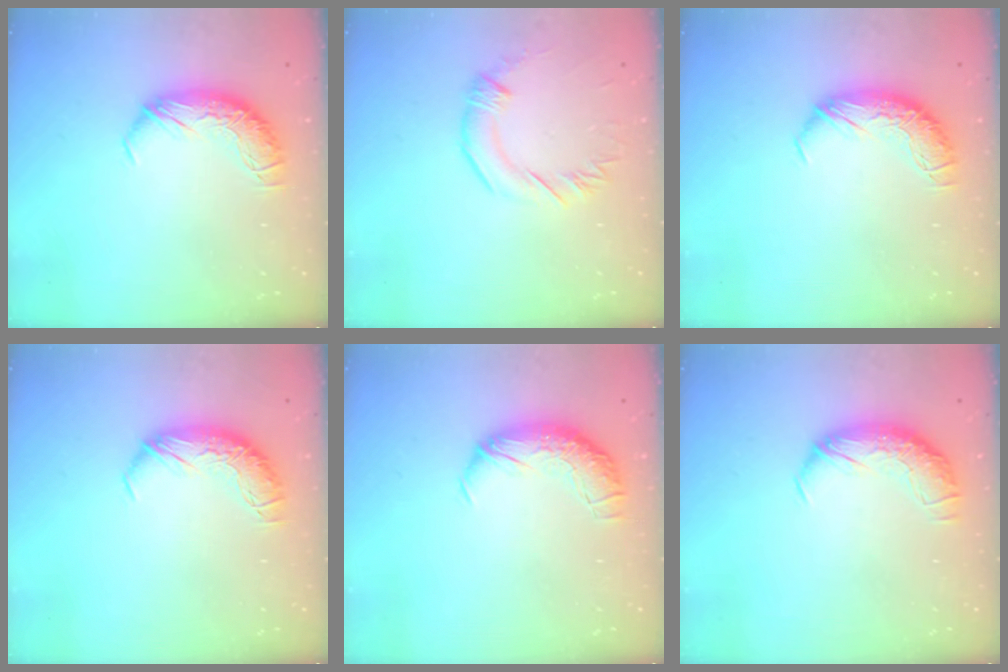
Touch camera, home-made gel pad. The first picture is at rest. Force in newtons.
{"total": 1.5, "press": 1.4, "slide": 0.5}
{"total": 0.0}
{"total": 0.0}
{"total": 2.3, "press": 1.0, "slide": 2.1}
{"total": 1.7, "press": 0.6, "slide": 1.6}